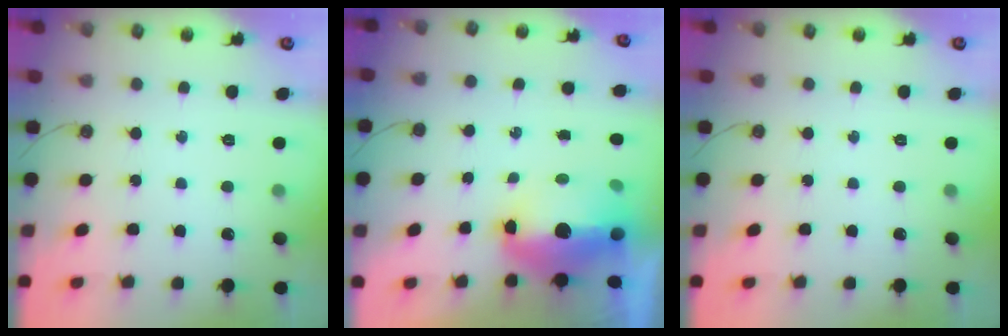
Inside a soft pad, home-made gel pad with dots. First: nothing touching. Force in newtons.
{"total": 13.7, "press": 13.6, "slide": 1.5}
{"total": 0.0}